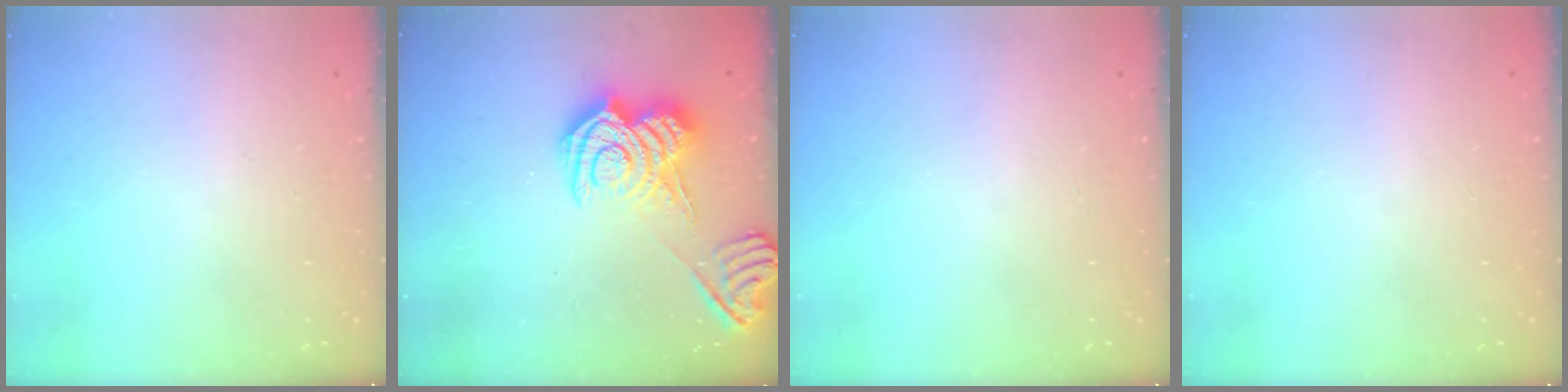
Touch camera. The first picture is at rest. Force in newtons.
{"total": 12.7, "press": 12.6, "slide": 0.7}
{"total": 0.0}
{"total": 0.0}